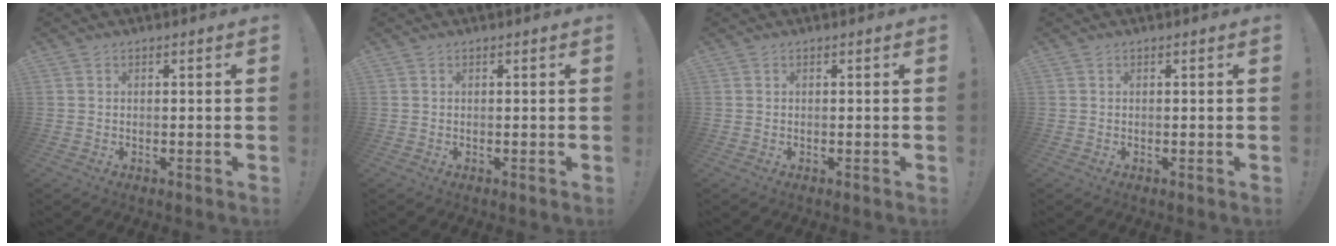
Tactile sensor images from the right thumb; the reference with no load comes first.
{"total": 0.0}
{"total": 0.0}
{"total": 0.0}